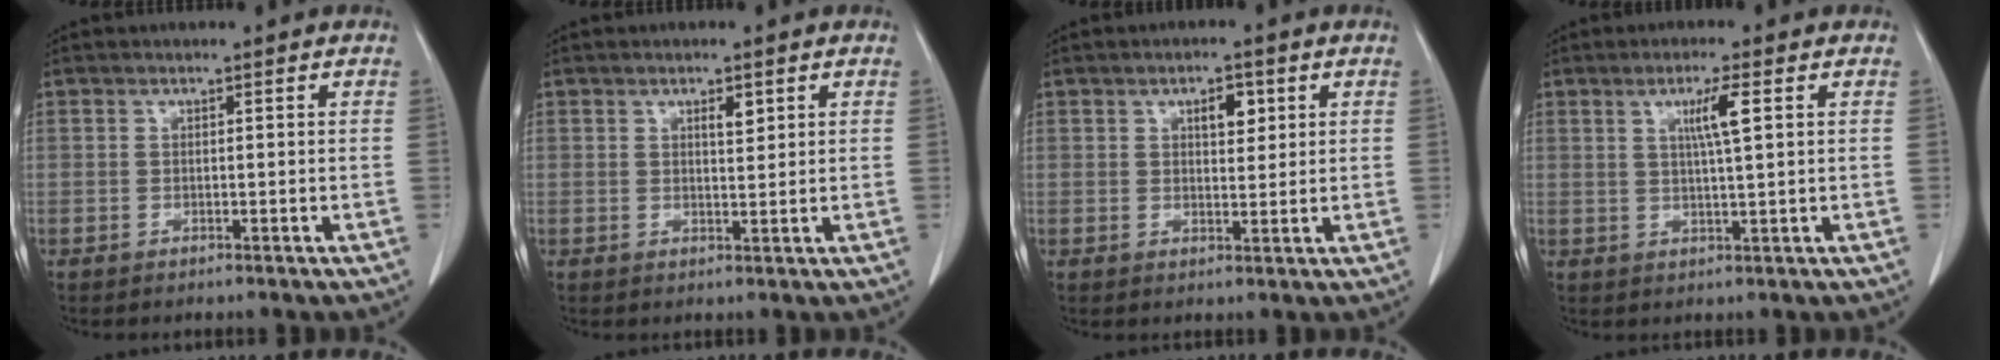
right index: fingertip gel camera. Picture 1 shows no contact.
{"total": 2.0, "force": [1.1, 0.6, 1.6], "torque": [-0.028, -0.003, 0.017]}
{"total": 3.5, "force": [1.5, 1.6, 2.8], "torque": [-0.043, 0.000, 0.023]}
{"total": 4.4, "force": [1.5, -0.3, 4.1], "torque": [-0.072, -0.002, 0.025]}